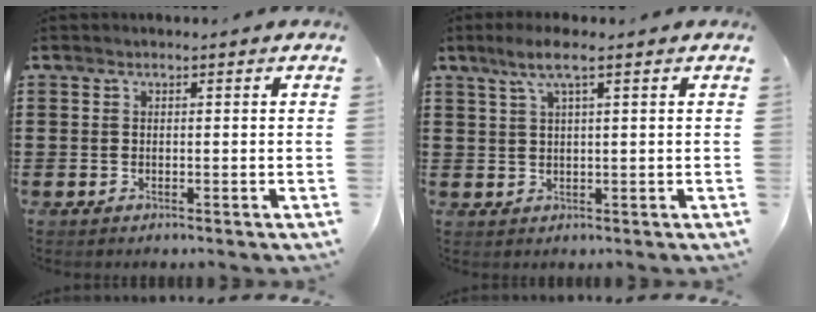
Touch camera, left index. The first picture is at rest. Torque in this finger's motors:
{"motor_torque": [0.12, -0.14, 0.36, 0.11]}